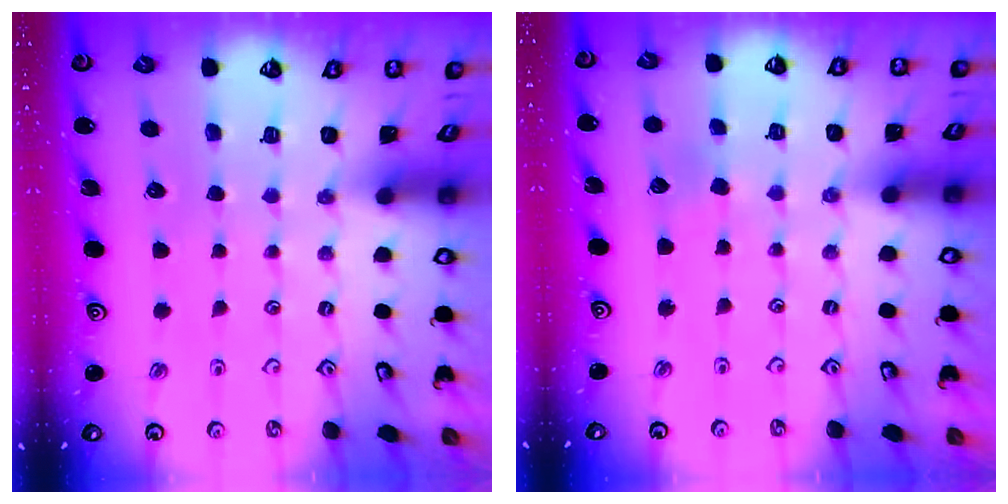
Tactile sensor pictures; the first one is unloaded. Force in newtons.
{"total": 2.8, "press": 2.8, "slide": 0.3}